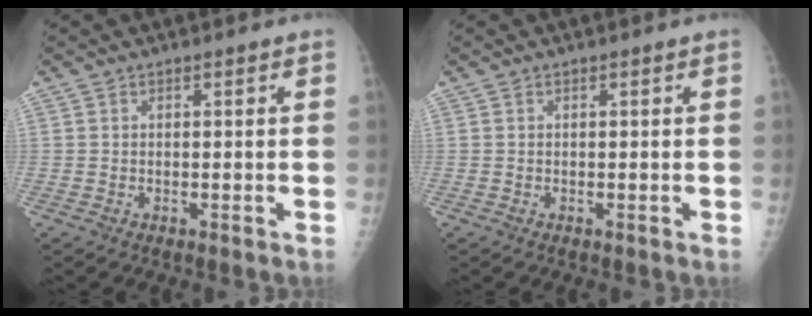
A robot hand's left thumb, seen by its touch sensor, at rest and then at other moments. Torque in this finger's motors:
{"motor_torque": [0.00, 0.00, 0.00, 0.00, 0.00]}